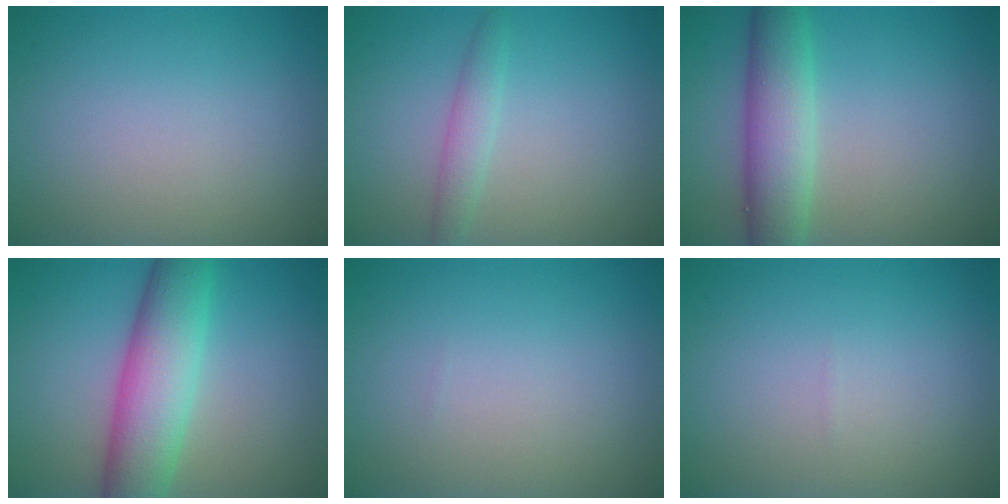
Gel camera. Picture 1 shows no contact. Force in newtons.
{"total": 1.9, "press": 1.9, "slide": 0.1}
{"total": 5.7, "press": 5.7, "slide": 0.2}
{"total": 7.8, "press": 7.8, "slide": 0.2}
{"total": 0.0}
{"total": 0.0}